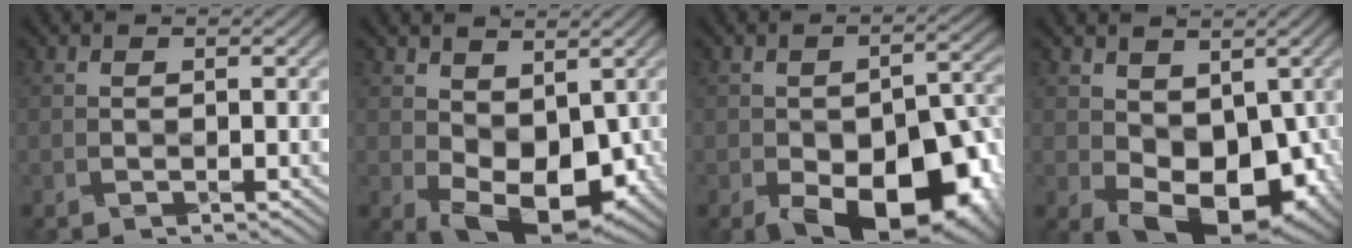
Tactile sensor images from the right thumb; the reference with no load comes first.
{"total": 8.2, "force": [-0.1, 5.0, 6.5], "torque": [-0.112, -0.014, -0.004]}
{"total": 14.7, "force": [-6.6, 8.0, 10.4], "torque": [-0.125, -0.040, -0.096]}
{"total": 9.4, "force": [-0.7, 6.0, 7.2], "torque": [-0.125, -0.024, -0.011]}